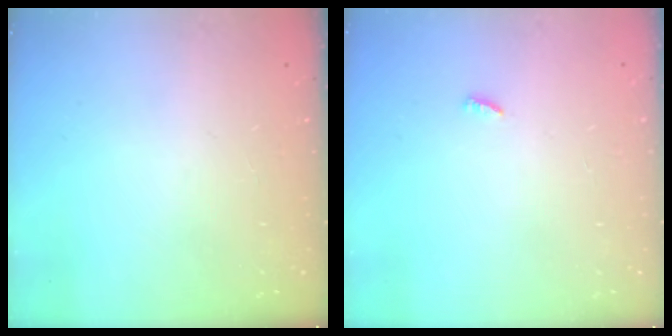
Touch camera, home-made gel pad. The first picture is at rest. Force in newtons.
{"total": 1.9, "press": 1.9, "slide": 0.3}